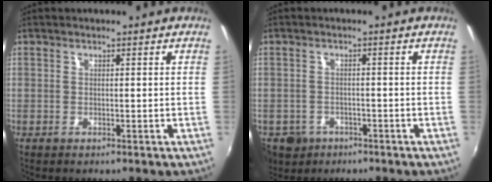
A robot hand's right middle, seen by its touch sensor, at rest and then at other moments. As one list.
[{"total": 6.9, "force": [-3.6, 5.4, 2.3], "torque": [-0.068, -0.011, -0.054]}]